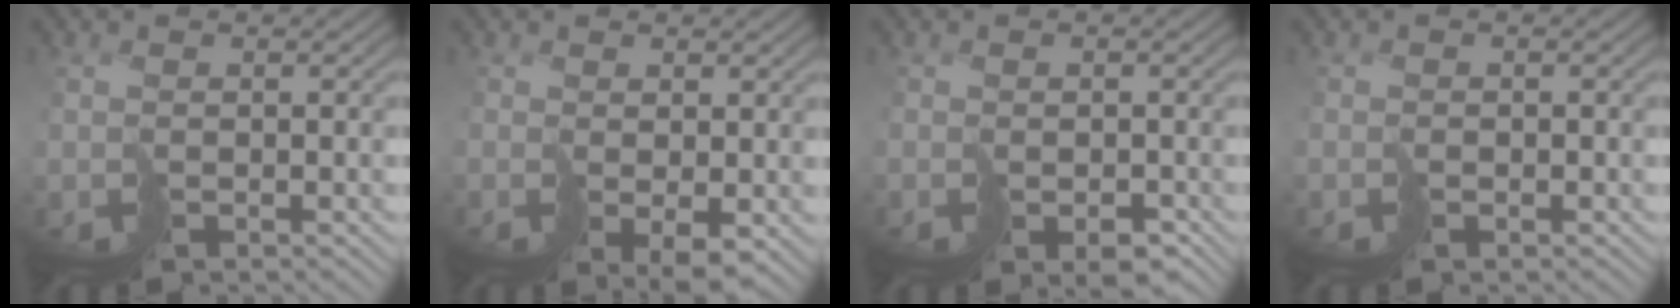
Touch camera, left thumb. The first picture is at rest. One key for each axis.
{"total": 2.4, "fx": 0.0, "fy": 1.0, "fz": 2.2, "tx": -0.042, "ty": -0.008, "tz": 0.014}
{"total": 2.5, "fx": -1.3, "fy": 1.5, "fz": 1.5, "tx": -0.012, "ty": -0.008, "tz": -0.008}
{"total": 0.6, "fx": -0.4, "fy": 0.1, "fz": -0.4, "tx": 0.014, "ty": 0.002, "tz": -0.008}